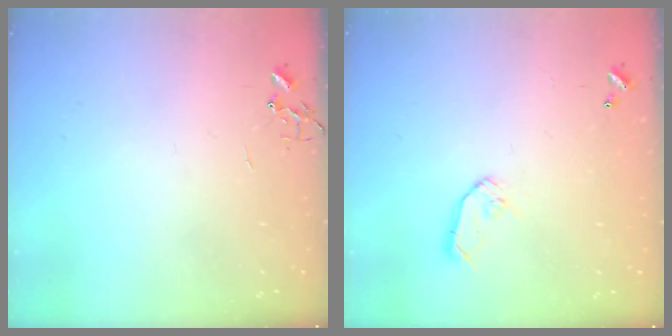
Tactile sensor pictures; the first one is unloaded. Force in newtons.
{"total": 7.3, "press": 7.3, "slide": 0.4}